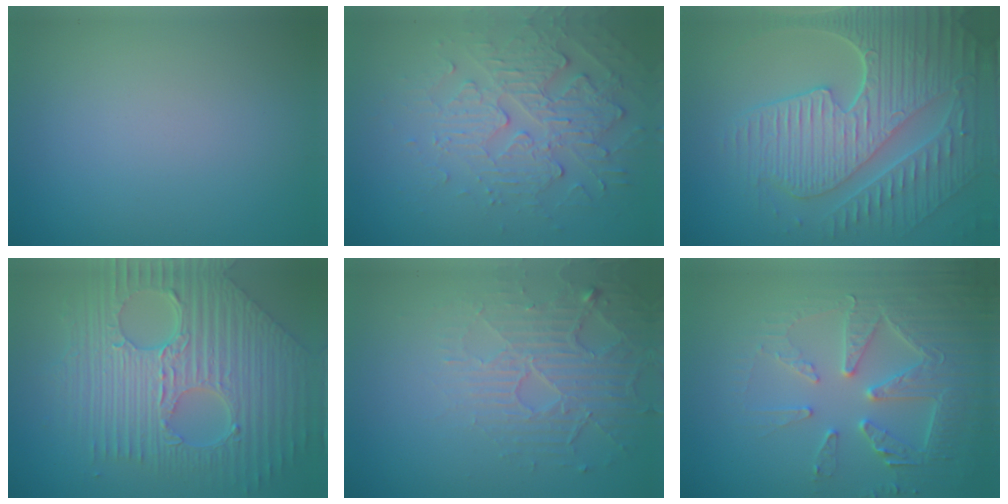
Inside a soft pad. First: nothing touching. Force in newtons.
{"total": 4.0, "press": 3.5, "slide": 2.0}
{"total": 9.4, "press": 6.4, "slide": 6.9}
{"total": 10.3, "press": 7.1, "slide": 7.5}
{"total": 5.2, "press": 3.3, "slide": 4.1}
{"total": 5.4, "press": 5.0, "slide": 2.1}